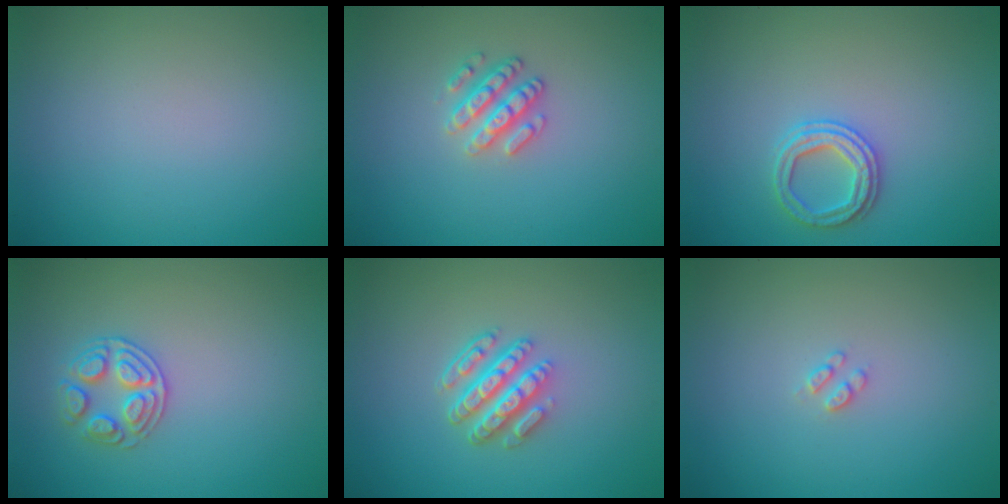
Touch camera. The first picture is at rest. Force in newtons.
{"total": 2.5, "press": 2.4, "slide": 0.6}
{"total": 2.4, "press": 2.4, "slide": 0.2}
{"total": 2.6, "press": 2.6, "slide": 0.4}
{"total": 4.6, "press": 3.2, "slide": 3.3}
{"total": 1.0, "press": 0.9, "slide": 0.2}